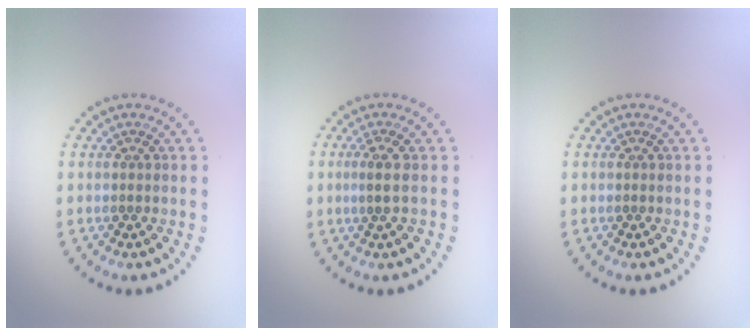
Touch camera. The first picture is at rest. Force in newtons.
{"total": 1.4, "press": 0.9, "slide": 1.1}
{"total": 0.0}